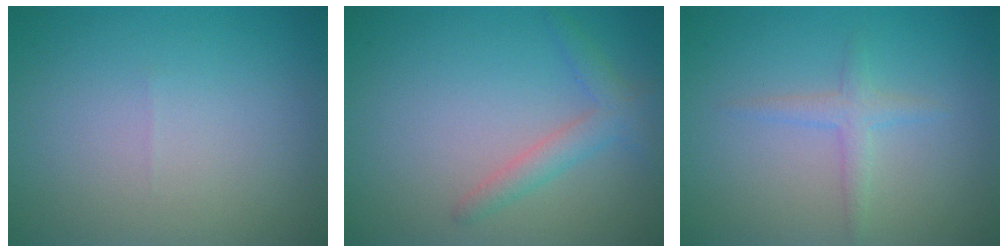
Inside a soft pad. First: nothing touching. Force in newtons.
{"total": 2.3, "press": 2.3, "slide": 0.1}
{"total": 1.6, "press": 1.6, "slide": 0.1}